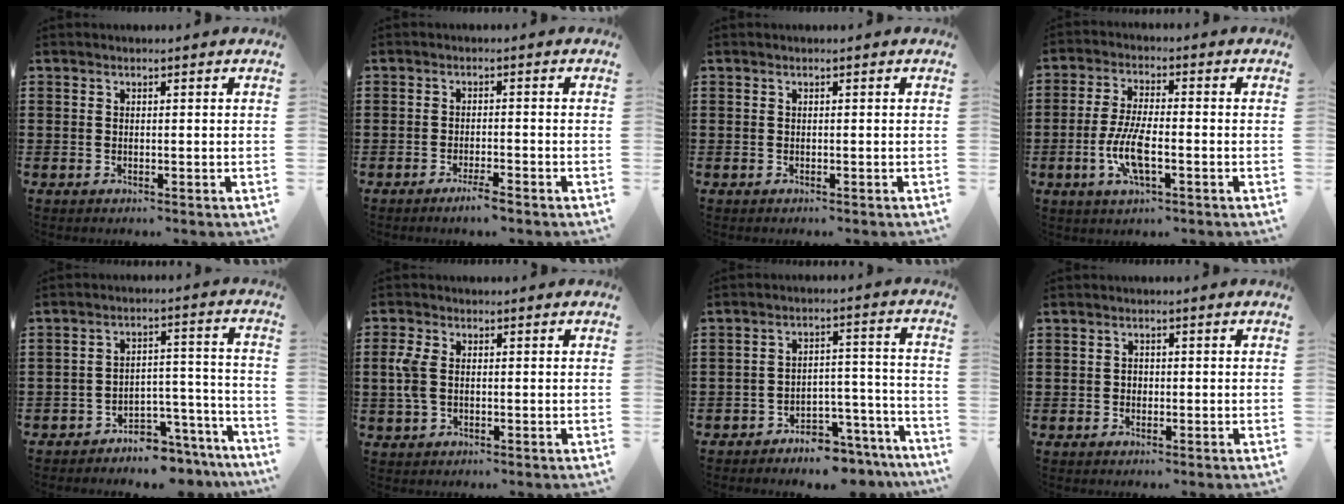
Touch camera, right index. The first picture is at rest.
{"total": 2.4, "force": [-1.9, 0.1, 1.5], "torque": [-0.024, 0.002, -0.034]}
{"total": 0.0}
{"total": 7.4, "force": [-2.3, 2.2, 6.6], "torque": [-0.150, -0.013, -0.048]}
{"total": 5.4, "force": [-5.2, 1.4, 0.8], "torque": [-0.013, 0.018, -0.103]}
{"total": 4.2, "force": [0.0, 2.5, 3.3], "torque": [-0.097, -0.003, -0.009]}
{"total": 5.2, "force": [-5.1, 1.2, 0.7], "torque": [-0.012, 0.018, -0.101]}
{"total": 0.9, "force": [-0.2, 0.8, 0.4], "torque": [-0.010, 0.002, -0.004]}